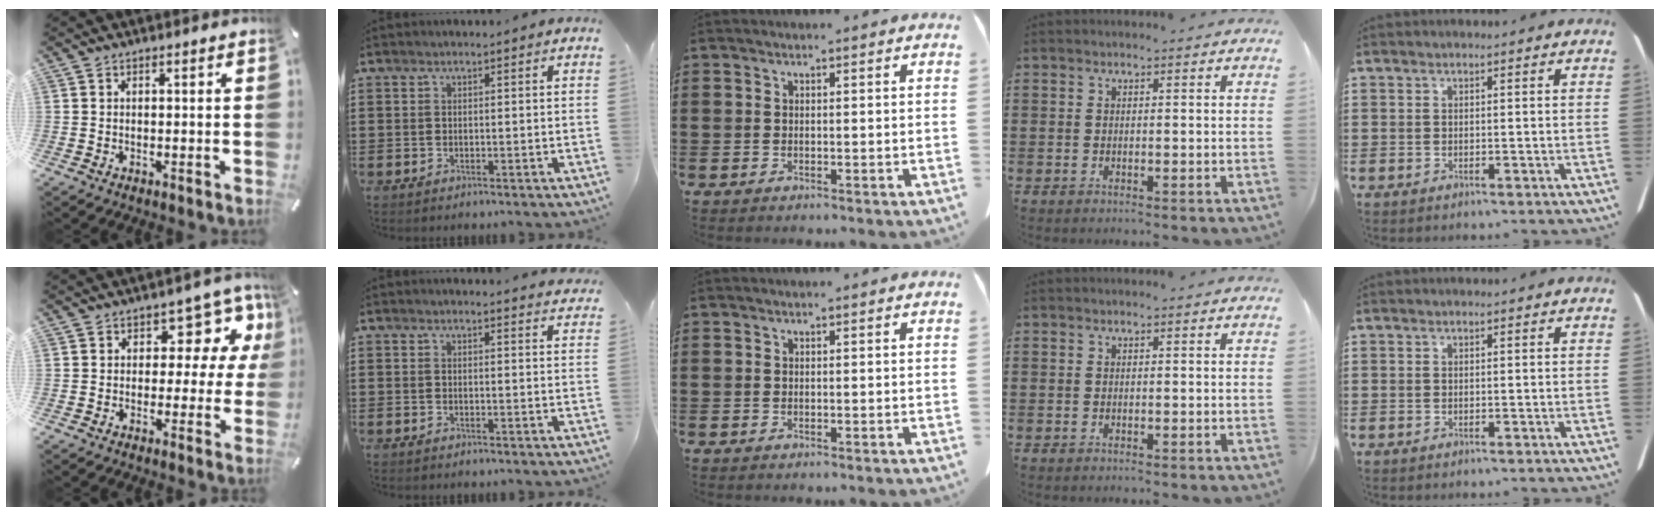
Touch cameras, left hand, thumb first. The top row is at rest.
{"thumb": {"total": 9.6, "force": [3.8, 6.2, 6.2], "torque": [-0.066, -0.033, 0.064]}, "index": {"total": 1.7, "force": [1.7, 0.0, 0.2], "torque": [0.000, -0.003, 0.031]}}